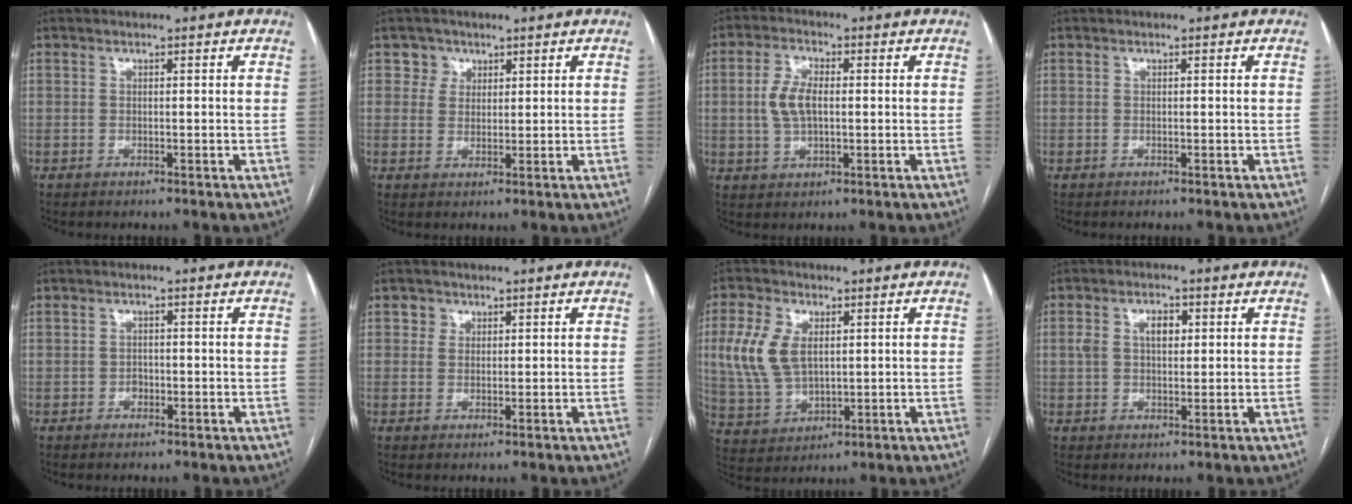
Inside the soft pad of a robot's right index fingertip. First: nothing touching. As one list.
[{"total": 2.9, "force": [1.5, 2.4, -0.3], "torque": [0.017, 0.005, 0.020]}, {"total": 5.8, "force": [0.2, 2.9, 5.1], "torque": [-0.113, 0.009, 0.005]}, {"total": 0.0}, {"total": 0.8, "force": [-0.3, 0.7, 0.4], "torque": [-0.007, 0.004, -0.005]}, {"total": 1.8, "force": [0.9, 1.6, 0.0], "torque": [0.011, -0.001, 0.008]}, {"total": 9.6, "force": [2.0, 5.8, 7.4], "torque": [-0.180, 0.012, 0.049]}, {"total": 4.4, "force": [1.7, 2.5, 3.2], "torque": [-0.072, 0.018, 0.034]}]